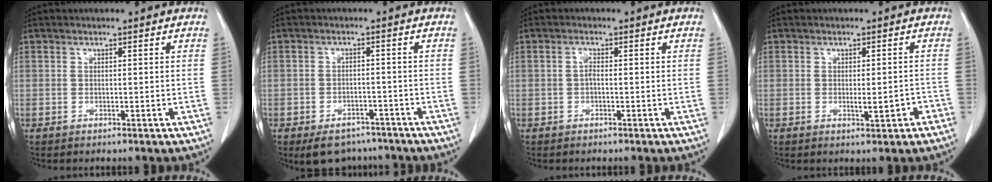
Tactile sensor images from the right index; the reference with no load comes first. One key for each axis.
{"total": 7.0, "fx": -5.7, "fy": 3.5, "fz": 1.9, "tx": -0.017, "ty": 0.004, "tz": -0.081}
{"total": 1.1, "fx": -0.2, "fy": 0.3, "fz": 1.1, "tx": -0.020, "ty": 0.003, "tz": -0.006}
{"total": 2.8, "fx": -1.1, "fy": 0.6, "fz": 2.5, "tx": -0.036, "ty": -0.002, "tz": -0.012}